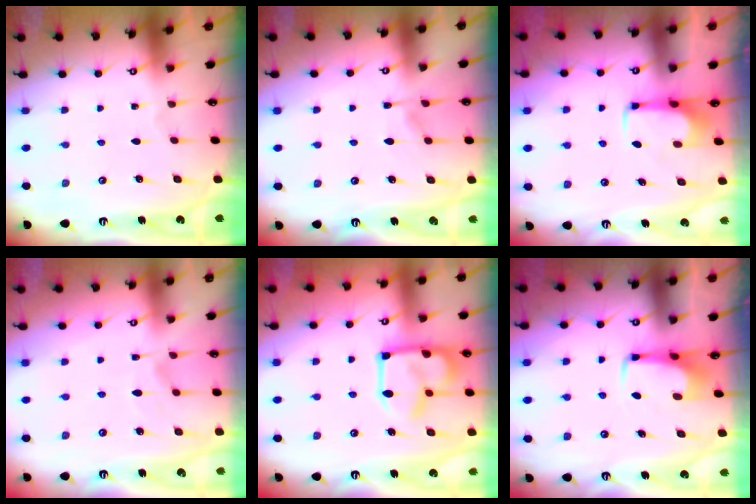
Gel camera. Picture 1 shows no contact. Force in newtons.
{"total": 6.1, "press": 6.0, "slide": 0.8}
{"total": 2.0, "press": 2.0, "slide": 0.2}
{"total": 1.7, "press": 1.3, "slide": 1.1}
{"total": 16.5, "press": 16.4, "slide": 1.0}
{"total": 2.9, "press": 2.9, "slide": 0.4}